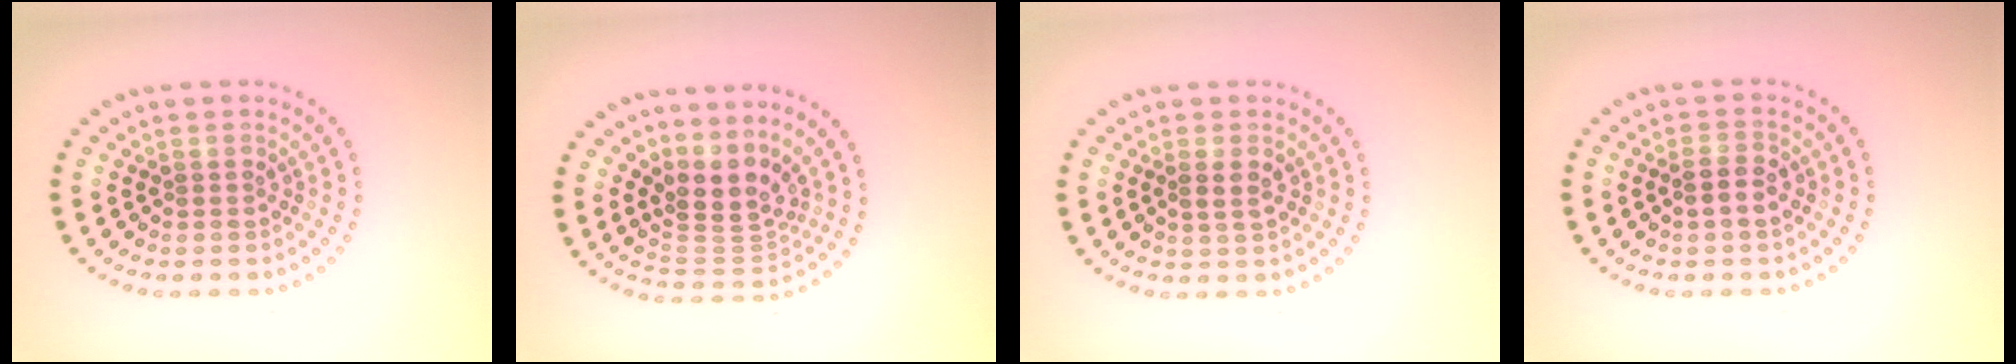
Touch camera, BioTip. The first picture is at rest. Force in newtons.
{"total": 3.6, "press": 2.6, "slide": 2.5}
{"total": 1.2, "press": 1.2, "slide": 0.2}
{"total": 1.9, "press": 1.9, "slide": 0.3}